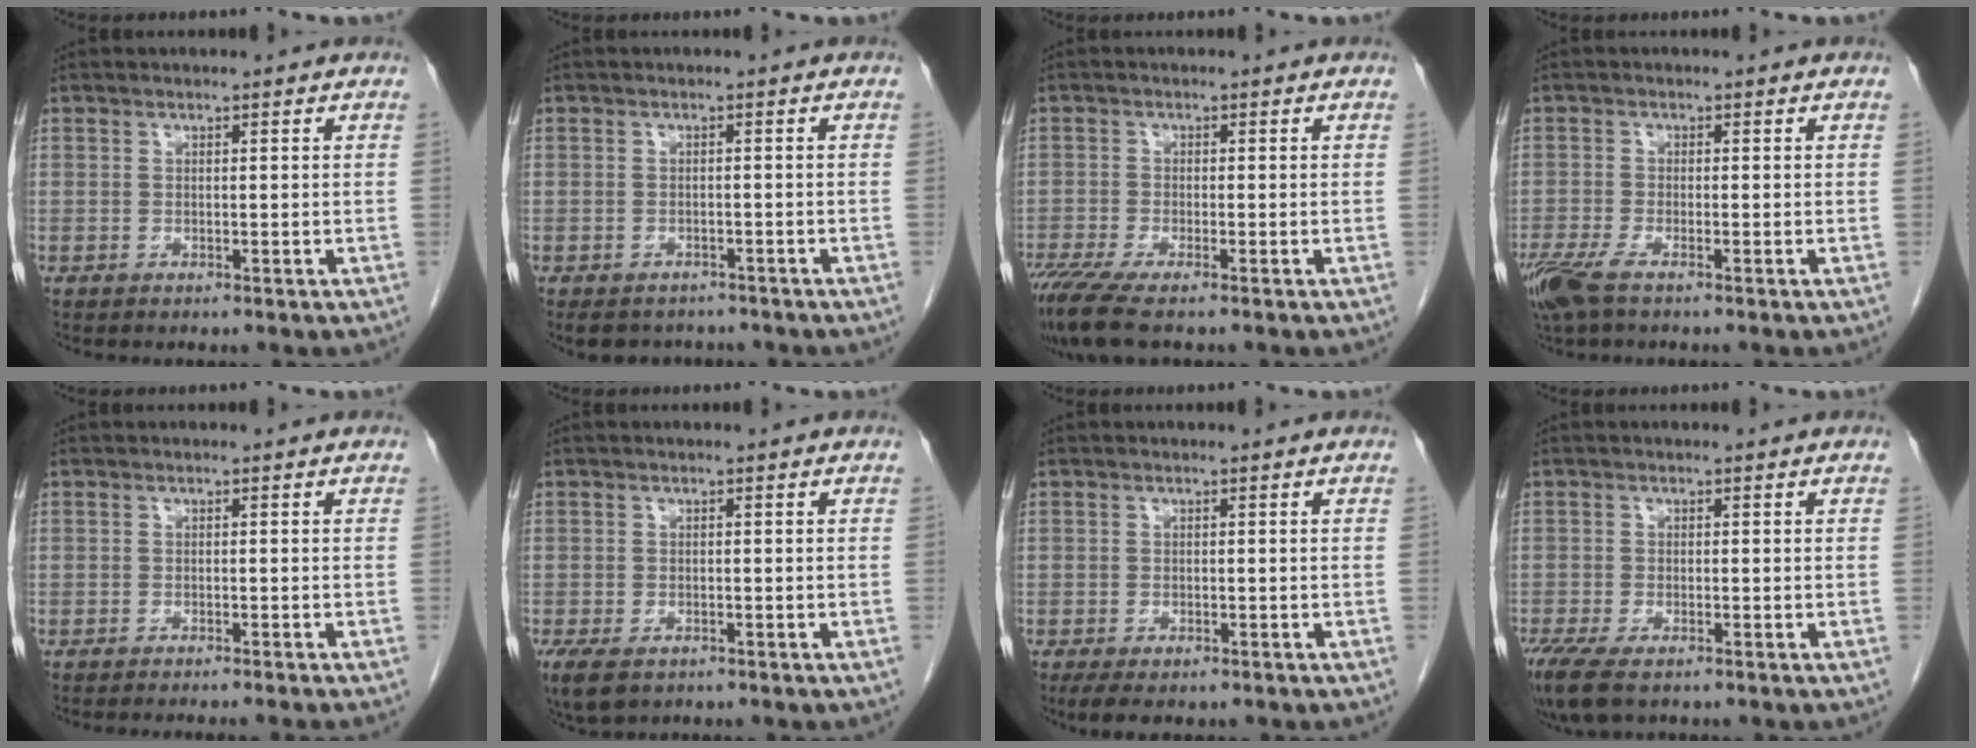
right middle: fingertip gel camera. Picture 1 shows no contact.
{"total": 4.7, "force": [-4.0, 2.4, 0.4], "torque": [0.007, 0.006, -0.050]}
{"total": 6.1, "force": [-4.5, 0.4, 4.0], "torque": [-0.072, -0.016, -0.082]}
{"total": 4.9, "force": [-3.3, 0.9, 3.5], "torque": [-0.076, -0.015, -0.065]}
{"total": 7.4, "force": [-6.6, -0.5, 3.2], "torque": [-0.017, -0.018, -0.087]}
{"total": 5.8, "force": [-3.7, 3.1, 3.3], "torque": [-0.069, -0.013, -0.058]}
{"total": 4.6, "force": [-3.3, 1.9, 2.6], "torque": [-0.042, -0.011, -0.049]}
{"total": 7.0, "force": [-4.9, 2.2, 4.5], "torque": [-0.087, -0.020, -0.083]}